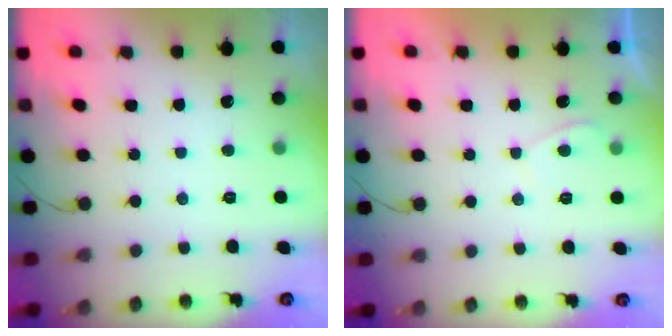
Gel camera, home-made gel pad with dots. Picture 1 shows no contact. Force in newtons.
{"total": 0.8, "press": 0.7, "slide": 0.5}